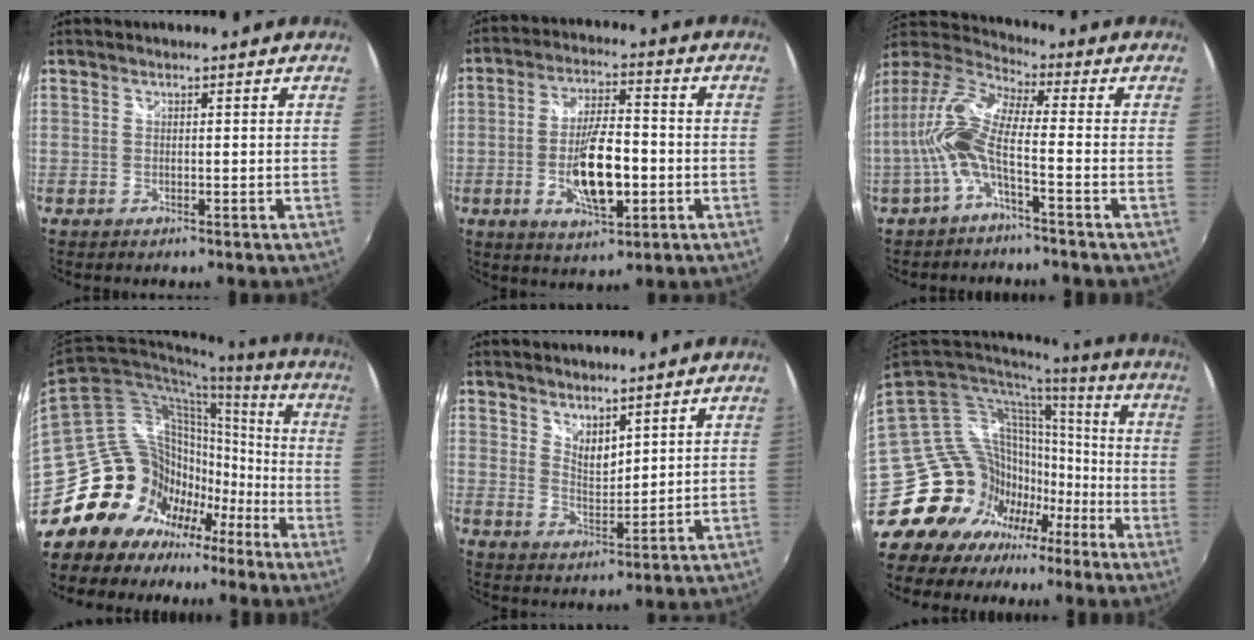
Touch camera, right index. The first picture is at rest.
{"total": 11.8, "force": [-2.8, 4.1, 10.7], "torque": [-0.202, -0.002, -0.043]}
{"total": 11.7, "force": [-2.1, 2.6, 11.2], "torque": [-0.232, 0.010, -0.042]}
{"total": 27.7, "force": [-16.0, 19.0, 12.3], "torque": [-0.253, 0.034, -0.251]}
{"total": 4.8, "force": [4.1, 1.7, 2.0], "torque": [-0.028, -0.007, 0.073]}
{"total": 22.7, "force": [-12.6, 16.3, 9.5], "torque": [-0.210, 0.017, -0.201]}